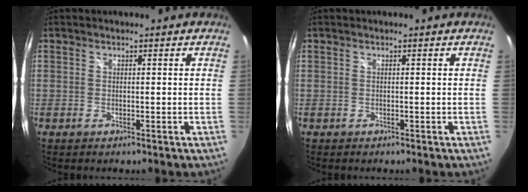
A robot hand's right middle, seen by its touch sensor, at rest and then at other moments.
{"total": 0.0}